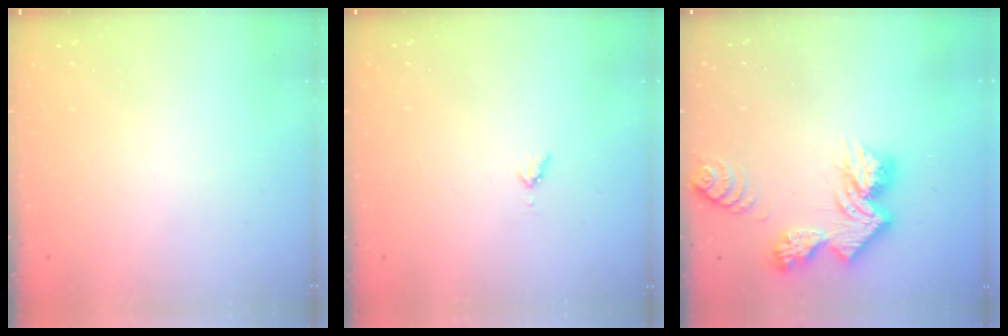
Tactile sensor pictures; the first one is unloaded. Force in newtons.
{"total": 4.6, "press": 4.5, "slide": 0.5}
{"total": 12.8, "press": 12.7, "slide": 1.0}